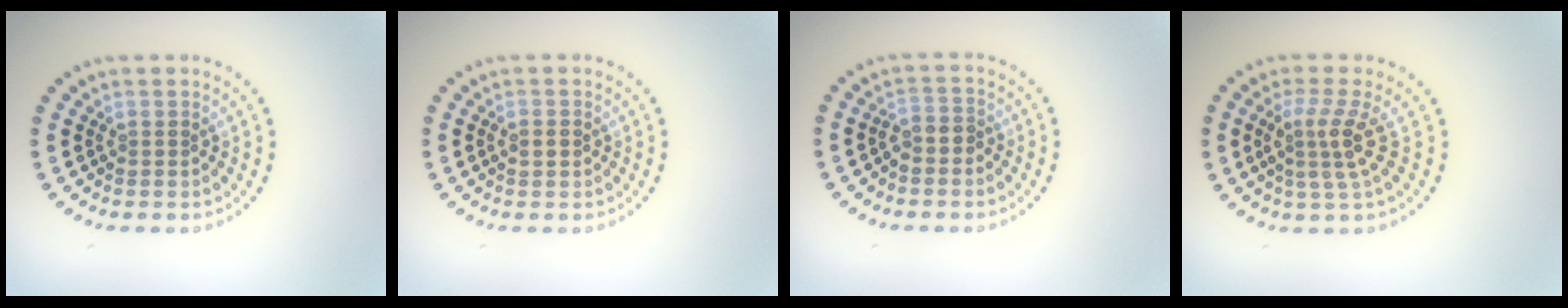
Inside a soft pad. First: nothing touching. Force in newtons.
{"total": 1.5, "press": 1.5, "slide": 0.1}
{"total": 1.2, "press": 0.9, "slide": 0.8}
{"total": 3.1, "press": 2.2, "slide": 2.2}